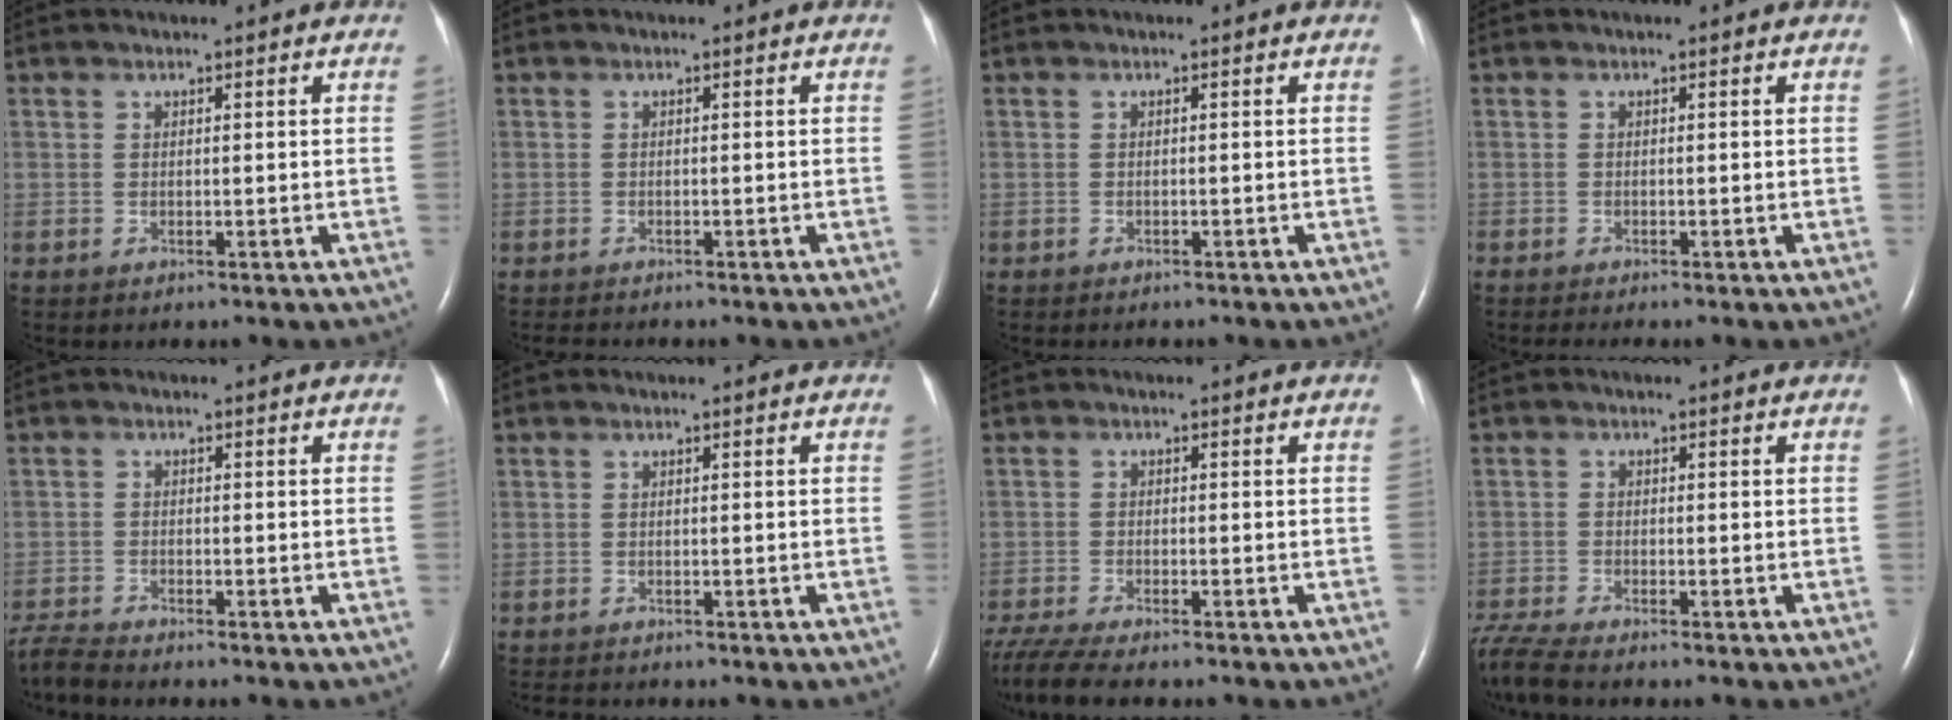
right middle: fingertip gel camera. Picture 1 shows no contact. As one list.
[{"total": 1.7, "force": [-1.6, 0.1, 0.5], "torque": [-0.010, -0.005, -0.023]}, {"total": 1.5, "force": [-1.3, 0.6, 0.5], "torque": [-0.015, -0.002, -0.014]}, {"total": 1.3, "force": [-1.1, -0.2, 0.6], "torque": [-0.013, -0.002, -0.020]}, {"total": 3.2, "force": [-3.1, -0.9, 0.2], "torque": [-0.015, -0.022, -0.062]}, {"total": 1.6, "force": [-1.6, 0.1, 0.4], "torque": [-0.008, -0.005, -0.023]}, {"total": 7.3, "force": [-6.4, 0.2, 3.5], "torque": [-0.072, -0.021, -0.114]}, {"total": 5.0, "force": [-4.6, -0.5, 2.0], "torque": [-0.052, -0.018, -0.090]}]